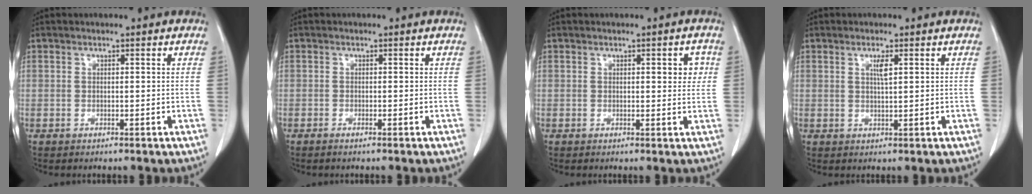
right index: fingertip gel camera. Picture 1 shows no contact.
{"total": 0.7, "force": [-0.5, -0.1, 0.4], "torque": [-0.010, -0.001, -0.010]}
{"total": 3.0, "force": [0.8, 1.1, 2.6], "torque": [-0.029, 0.000, 0.009]}
{"total": 1.9, "force": [0.8, 0.1, 1.8], "torque": [-0.036, -0.002, 0.014]}